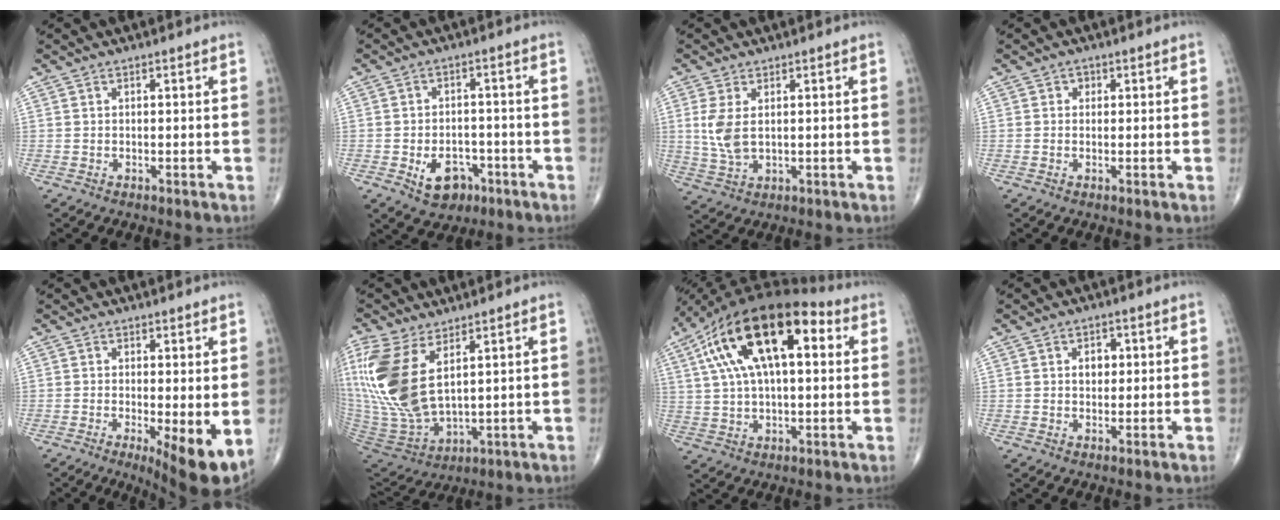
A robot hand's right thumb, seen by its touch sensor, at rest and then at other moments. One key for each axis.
{"total": 7.1, "fx": -3.1, "fy": 5.0, "fz": 4.0, "tx": -0.040, "ty": 0.021, "tz": -0.043}
{"total": 5.9, "fx": 1.1, "fy": 3.2, "fz": 4.8, "tx": -0.110, "ty": -0.004, "tz": 0.030}
{"total": 1.0, "fx": 0.3, "fy": 0.9, "fz": 0.3, "tx": 0.004, "ty": 0.002, "tz": 0.001}
{"total": 8.4, "fx": -1.5, "fy": 2.3, "fz": 7.9, "tx": -0.119, "ty": -0.023, "tz": -0.020}
{"total": 18.2, "fx": 6.1, "fy": 9.1, "fz": 14.6, "tx": -0.329, "ty": -0.029, "tz": 0.132}
{"total": 20.1, "fx": 6.4, "fy": 9.1, "fz": 16.7, "tx": -0.295, "ty": 0.027, "tz": 0.101}
{"total": 2.9, "fx": 0.6, "fy": 2.2, "fz": 1.9, "tx": -0.011, "ty": 0.001, "tz": 0.006}